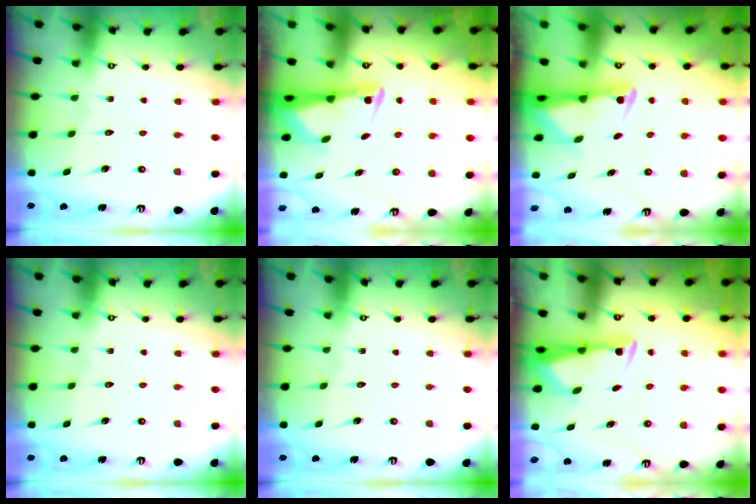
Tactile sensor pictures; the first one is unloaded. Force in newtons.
{"total": 3.2, "press": 3.1, "slide": 0.7}
{"total": 2.5, "press": 2.4, "slide": 0.5}
{"total": 0.0}
{"total": 0.0}
{"total": 2.9, "press": 2.8, "slide": 0.9}